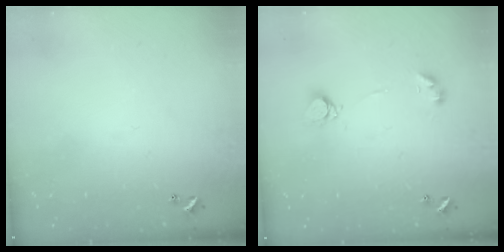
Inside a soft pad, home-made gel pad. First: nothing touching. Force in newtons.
{"total": 4.9, "press": 4.9, "slide": 0.3}